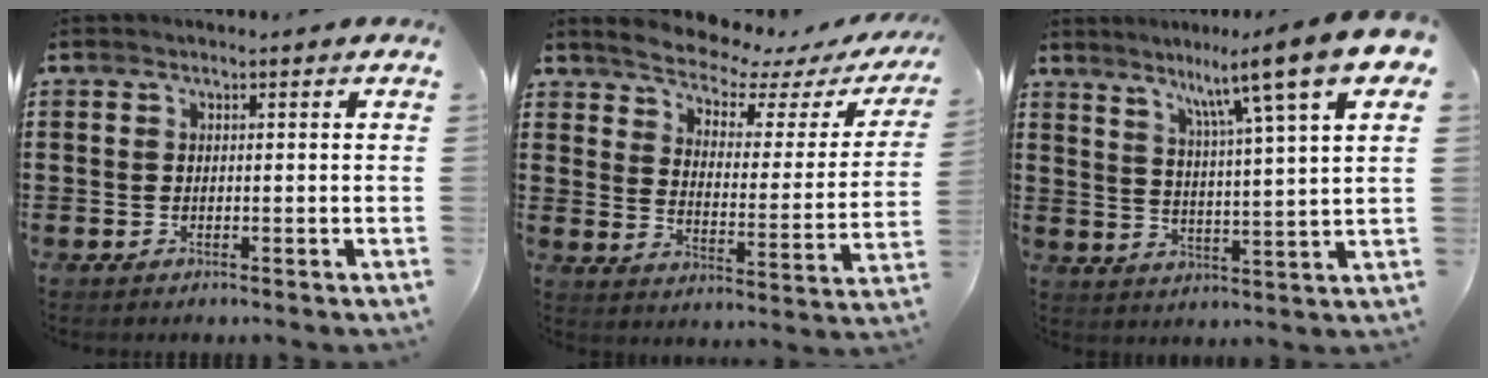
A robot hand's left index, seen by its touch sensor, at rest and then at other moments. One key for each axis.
{"total": 5.0, "fx": 4.8, "fy": 0.7, "fz": 1.5, "tx": -0.049, "ty": -0.038, "tz": 0.076}
{"total": 10.8, "fx": 7.6, "fy": -0.1, "fz": 7.7, "tx": -0.142, "ty": -0.045, "tz": 0.111}